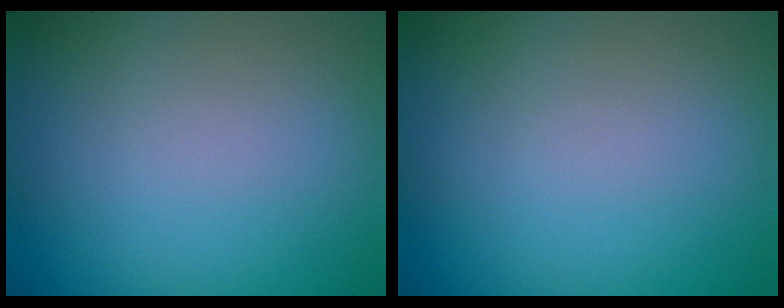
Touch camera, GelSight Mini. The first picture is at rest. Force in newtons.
{"total": 0.0}